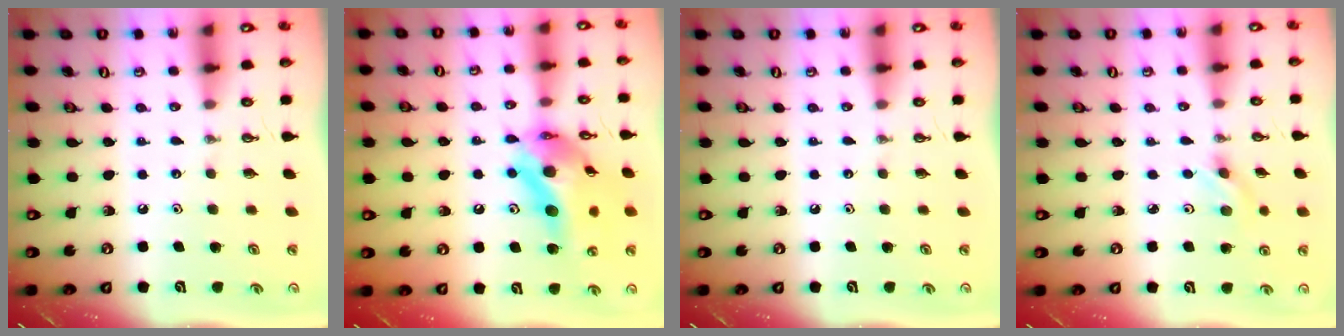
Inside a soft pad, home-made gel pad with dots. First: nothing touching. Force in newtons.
{"total": 18.0, "press": 17.9, "slide": 2.0}
{"total": 0.0}
{"total": 3.3, "press": 3.0, "slide": 1.4}